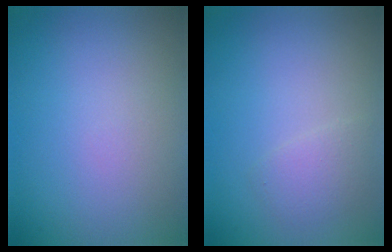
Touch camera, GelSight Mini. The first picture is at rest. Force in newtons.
{"total": 1.6, "press": 1.6, "slide": 0.1}